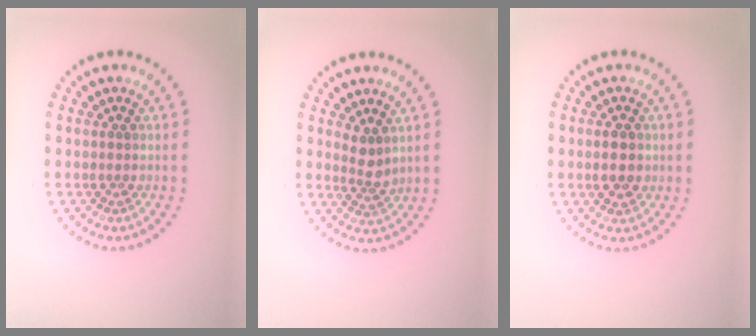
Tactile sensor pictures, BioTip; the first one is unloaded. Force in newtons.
{"total": 1.9, "press": 1.5, "slide": 1.2}
{"total": 2.2, "press": 2.1, "slide": 0.1}